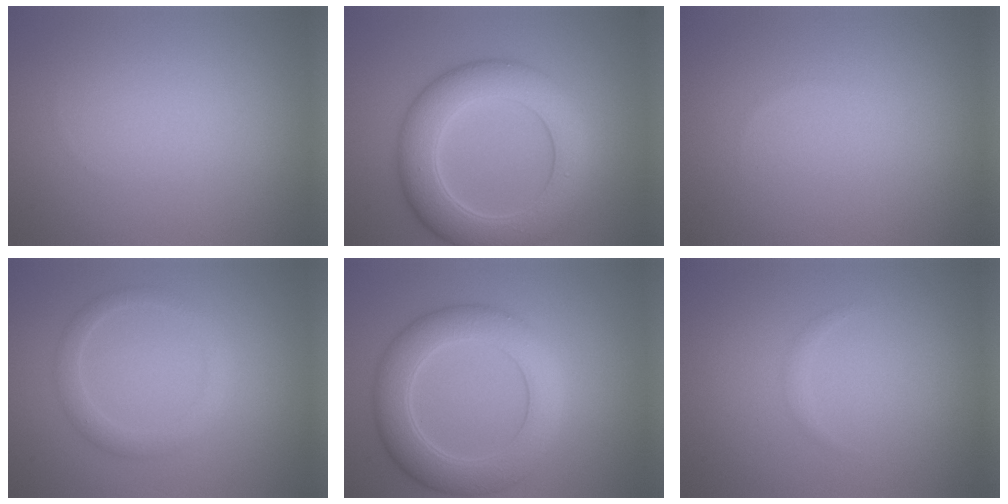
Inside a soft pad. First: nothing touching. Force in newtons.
{"total": 7.7, "press": 7.7, "slide": 0.2}
{"total": 0.0}
{"total": 2.0, "press": 2.0, "slide": 0.3}
{"total": 6.5, "press": 6.5, "slide": 0.3}
{"total": 0.5, "press": 0.5, "slide": 0.0}